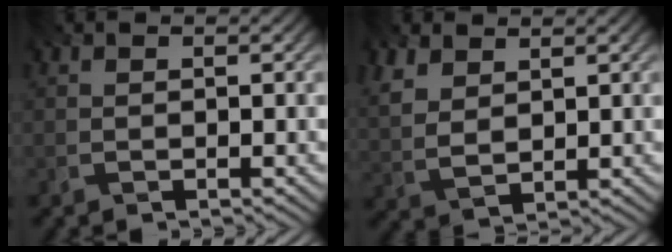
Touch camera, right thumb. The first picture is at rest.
{"total": 6.3, "force": [3.9, 3.4, 3.6], "torque": [-0.110, 0.002, 0.076]}